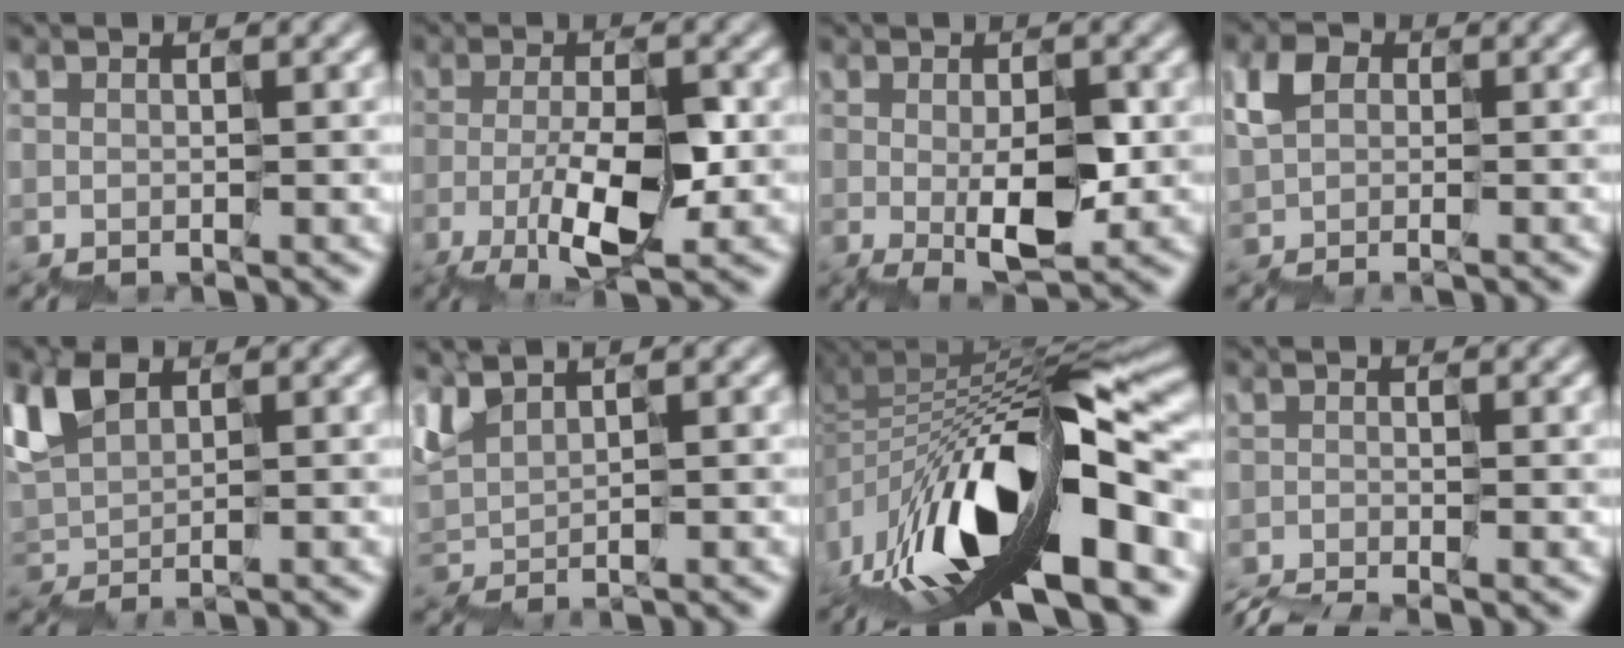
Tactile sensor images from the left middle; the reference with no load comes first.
{"total": 5.0, "force": [-1.5, 1.5, 4.5], "torque": [-0.083, 0.003, -0.028]}
{"total": 4.2, "force": [-0.3, 1.8, 3.7], "torque": [-0.061, 0.002, 0.001]}
{"total": 2.8, "force": [-0.2, 2.4, 1.5], "torque": [-0.023, 0.008, -0.016]}
{"total": 3.4, "force": [1.0, 1.9, 2.7], "torque": [-0.055, 0.009, 0.013]}
{"total": 2.2, "force": [1.7, 0.7, 1.2], "torque": [-0.033, 0.002, 0.034]}
{"total": 15.3, "force": [-5.7, 5.6, 13.1], "torque": [-0.216, 0.029, -0.098]}
{"total": 4.1, "force": [-4.0, 0.3, 0.9], "torque": [-0.020, -0.019, -0.076]}